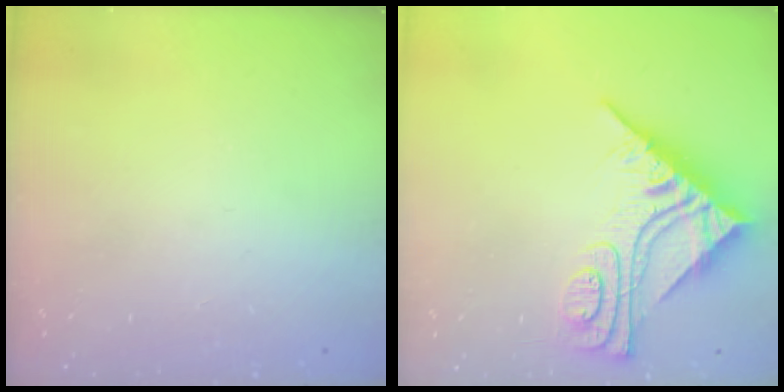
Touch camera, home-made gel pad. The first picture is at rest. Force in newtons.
{"total": 10.6, "press": 10.5, "slide": 1.0}